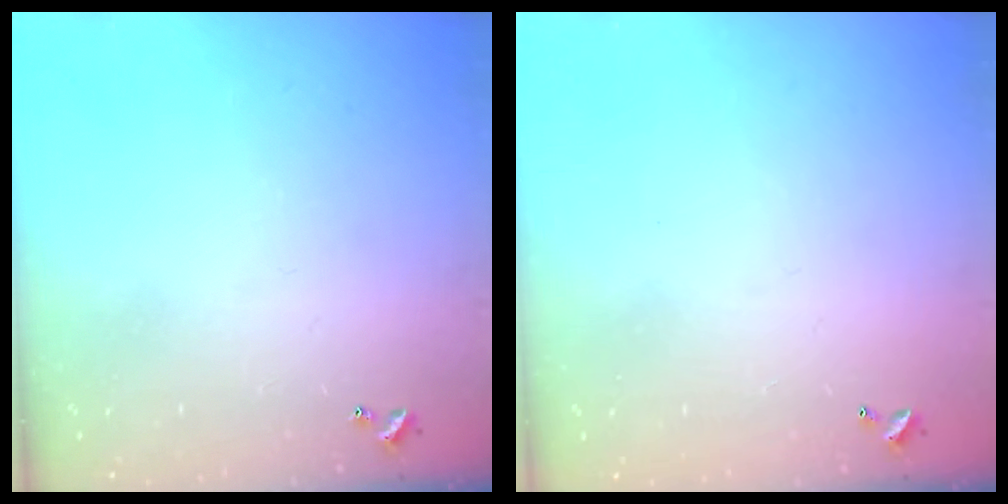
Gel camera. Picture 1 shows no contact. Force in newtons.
{"total": 2.8, "press": 2.8, "slide": 0.1}